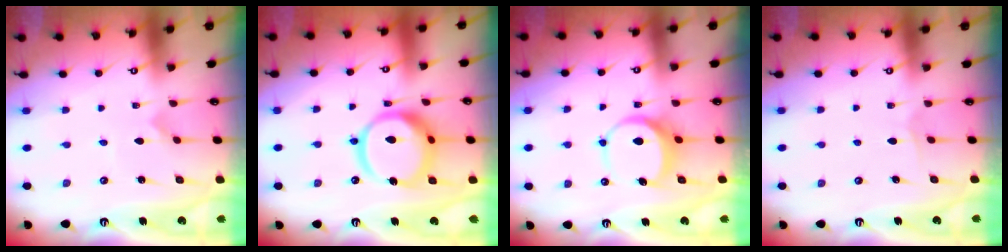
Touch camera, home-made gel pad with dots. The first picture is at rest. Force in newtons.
{"total": 18.1, "press": 18.0, "slide": 1.9}
{"total": 8.7, "press": 8.7, "slide": 1.1}
{"total": 3.9, "press": 3.9, "slide": 0.4}